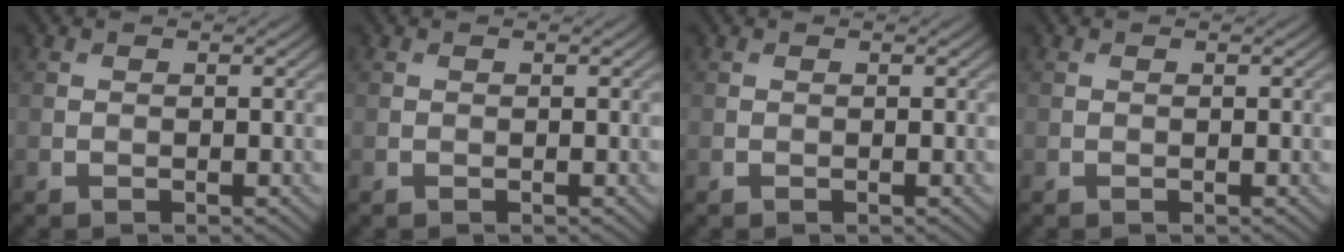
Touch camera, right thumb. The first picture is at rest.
{"total": 0.0}
{"total": 0.0}
{"total": 0.0}